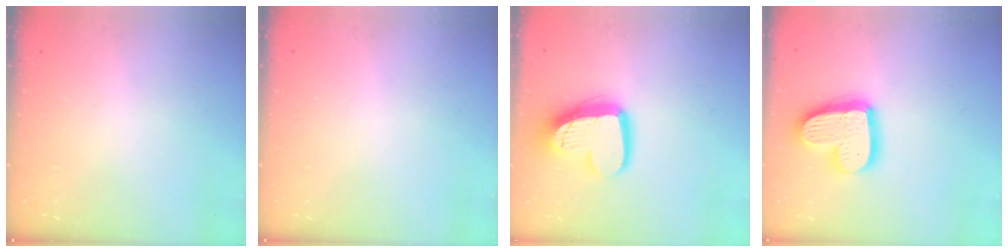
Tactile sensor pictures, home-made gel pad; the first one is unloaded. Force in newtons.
{"total": 0.0}
{"total": 14.0, "press": 13.9, "slide": 1.3}
{"total": 17.4, "press": 17.3, "slide": 1.6}